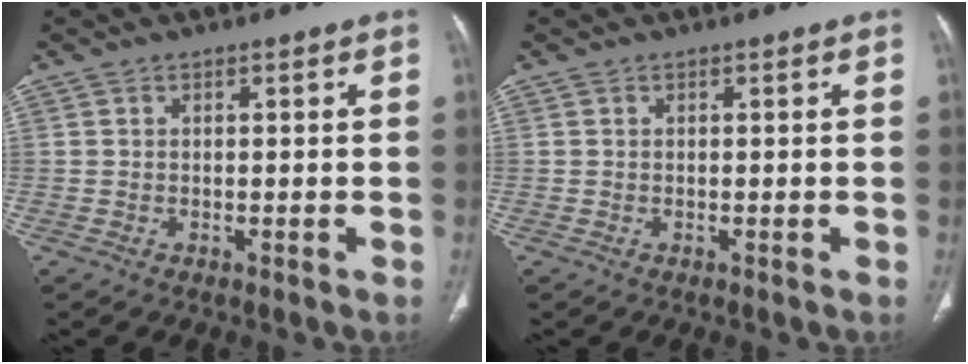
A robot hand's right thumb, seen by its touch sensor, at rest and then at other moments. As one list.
[{"total": 0.0}]